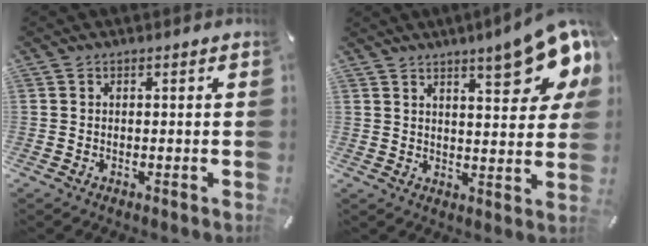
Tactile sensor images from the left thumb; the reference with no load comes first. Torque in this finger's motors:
{"motor_torque": [0.91, 1.27, 1.49, -1.28, 0.21]}